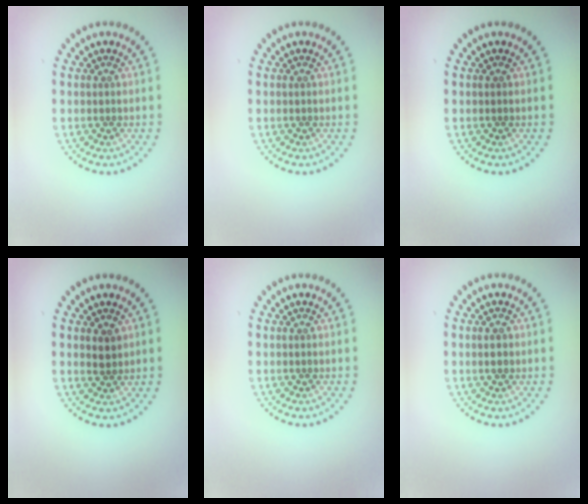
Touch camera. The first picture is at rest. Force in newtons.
{"total": 0.0}
{"total": 0.0}
{"total": 1.4, "press": 1.2, "slide": 0.6}
{"total": 0.0}
{"total": 1.2, "press": 1.1, "slide": 0.3}